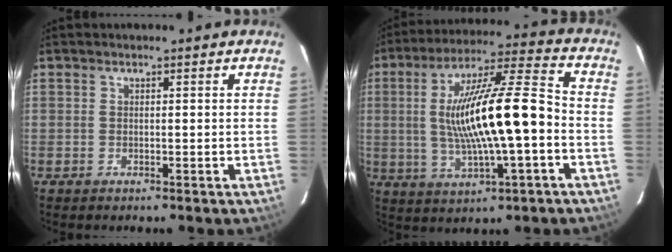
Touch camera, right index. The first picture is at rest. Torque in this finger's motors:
{"motor_torque": [0.75, -0.06, 1.05, 0.21]}